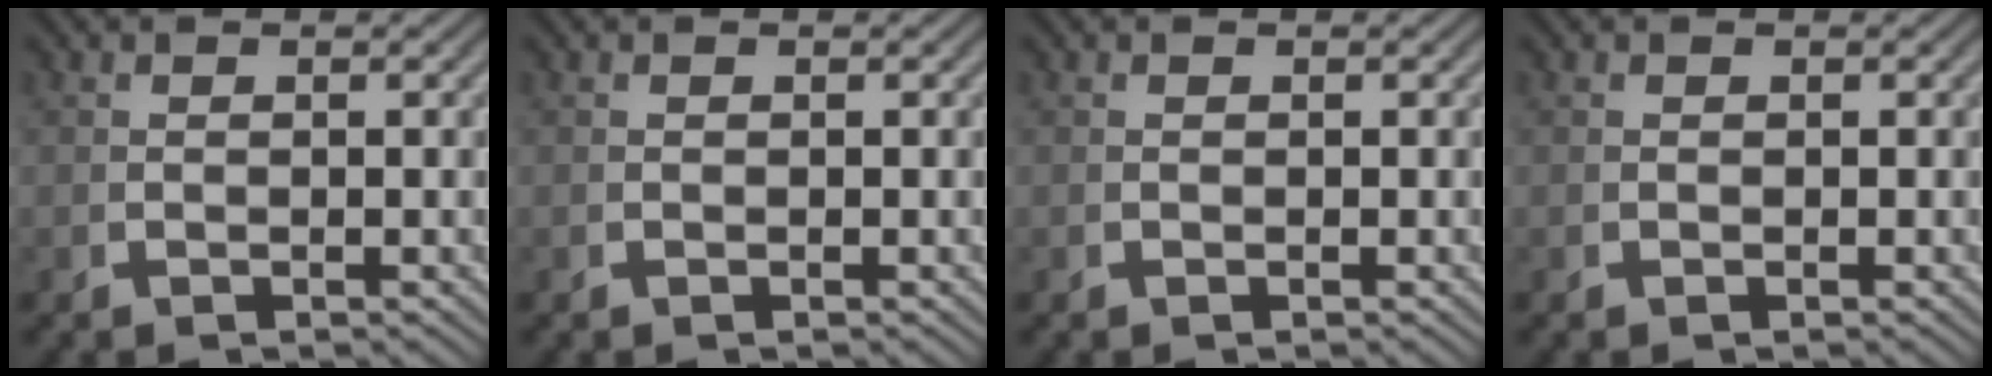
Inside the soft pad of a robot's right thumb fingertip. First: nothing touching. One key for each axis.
{"total": 0.0}
{"total": 0.0}
{"total": 0.0}